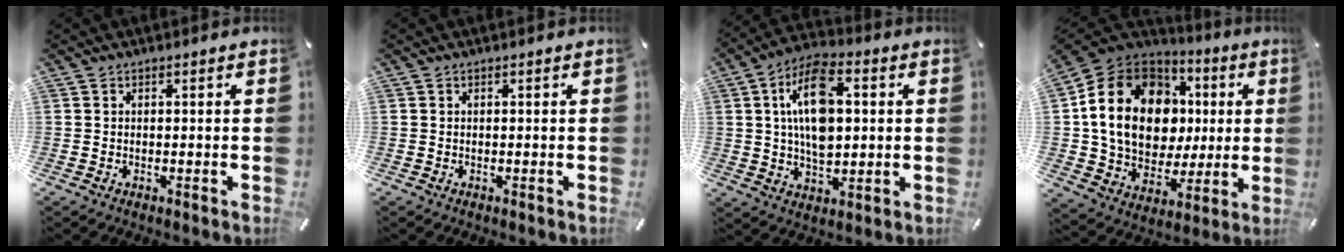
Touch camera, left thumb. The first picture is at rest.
{"total": 0.0}
{"total": 14.5, "force": [2.4, 8.6, 11.4], "torque": [-0.218, 0.006, 0.040]}
{"total": 20.0, "force": [3.4, 15.9, 11.7], "torque": [-0.230, -0.006, 0.065]}